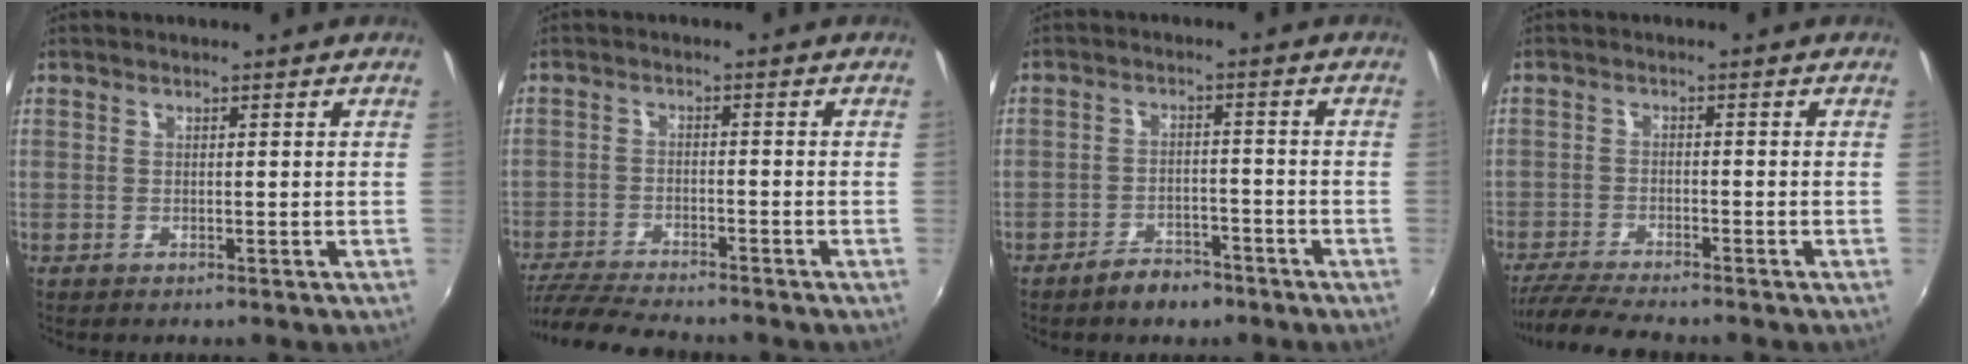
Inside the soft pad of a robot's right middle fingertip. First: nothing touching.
{"total": 10.7, "force": [-9.7, 1.6, 4.2], "torque": [-0.113, -0.023, -0.171]}
{"total": 5.6, "force": [-4.4, 2.8, 2.1], "torque": [-0.053, 0.010, -0.062]}
{"total": 8.2, "force": [-7.4, 0.5, 3.4], "torque": [-0.092, -0.022, -0.130]}